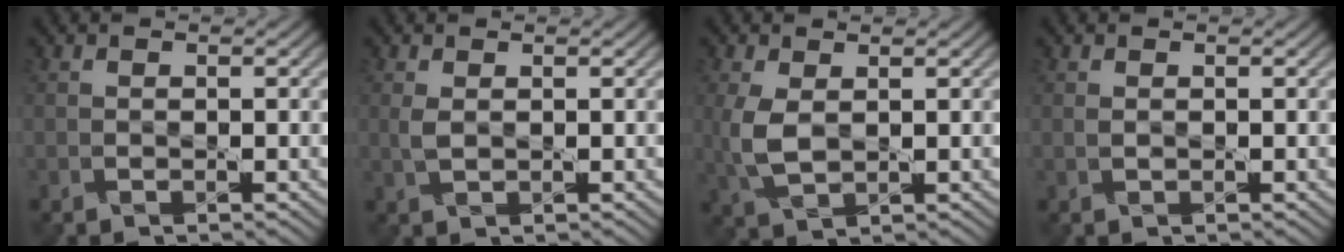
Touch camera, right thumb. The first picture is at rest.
{"total": 1.6, "force": [0.4, 0.8, 1.3], "torque": [-0.037, 0.002, 0.009]}
{"total": 4.7, "force": [0.6, 2.7, 3.8], "torque": [-0.107, -0.001, 0.012]}
{"total": 0.6, "force": [0.3, 0.3, 0.4], "torque": [-0.013, 0.002, 0.005]}